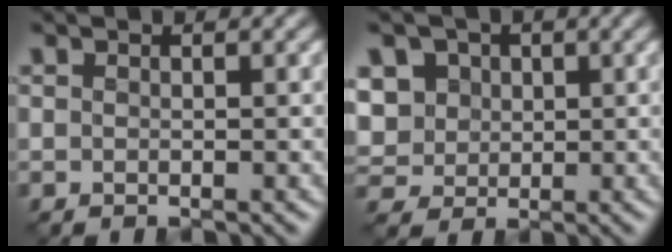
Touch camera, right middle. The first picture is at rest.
{"total": 7.4, "force": [2.3, 6.1, 3.4], "torque": [-0.071, 0.017, 0.029]}